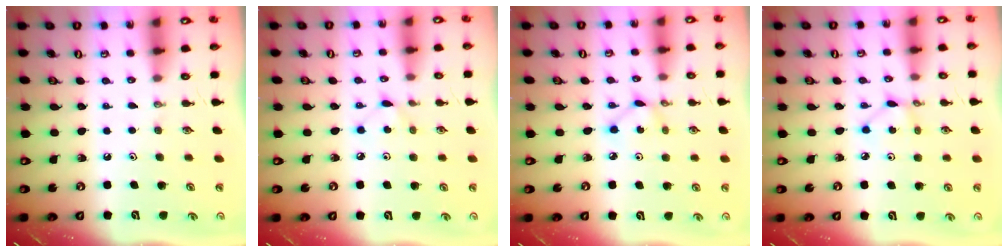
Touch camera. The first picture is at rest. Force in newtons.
{"total": 3.9, "press": 3.9, "slide": 0.5}
{"total": 2.4, "press": 2.4, "slide": 0.1}
{"total": 2.7, "press": 2.7, "slide": 0.1}